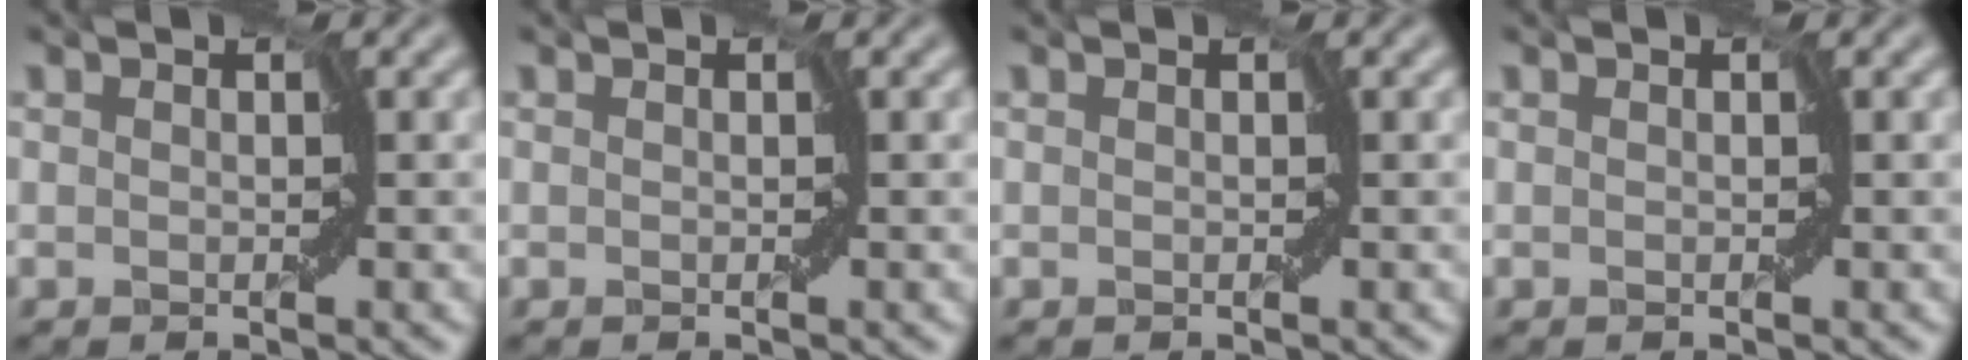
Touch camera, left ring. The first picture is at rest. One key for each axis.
{"total": 0.0}
{"total": 0.0}
{"total": 0.0}